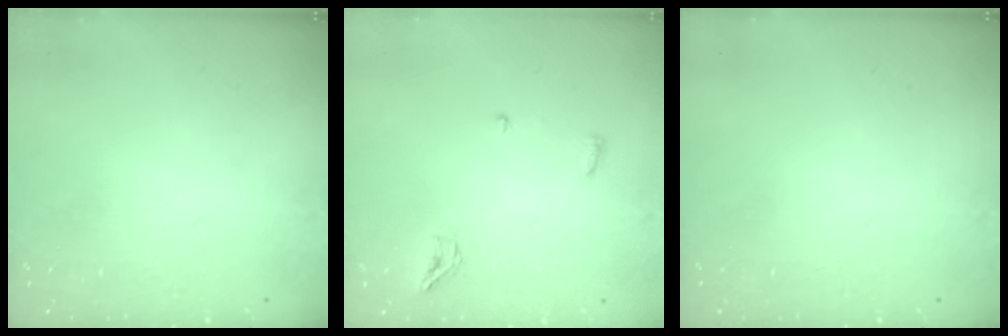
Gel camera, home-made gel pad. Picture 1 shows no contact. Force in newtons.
{"total": 4.3, "press": 4.0, "slide": 1.4}
{"total": 0.0}